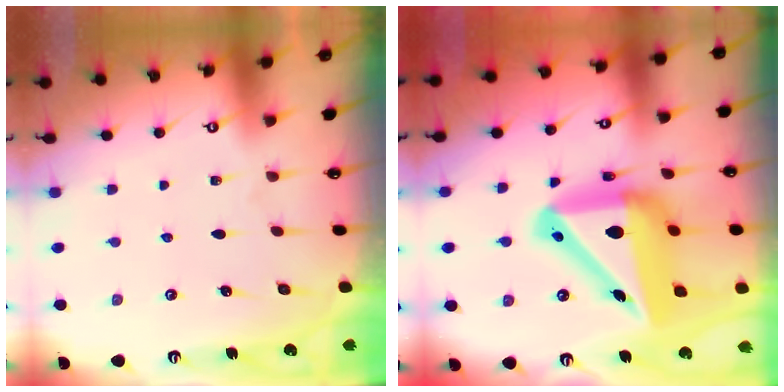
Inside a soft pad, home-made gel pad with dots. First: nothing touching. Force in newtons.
{"total": 20.5, "press": 20.4, "slide": 2.5}